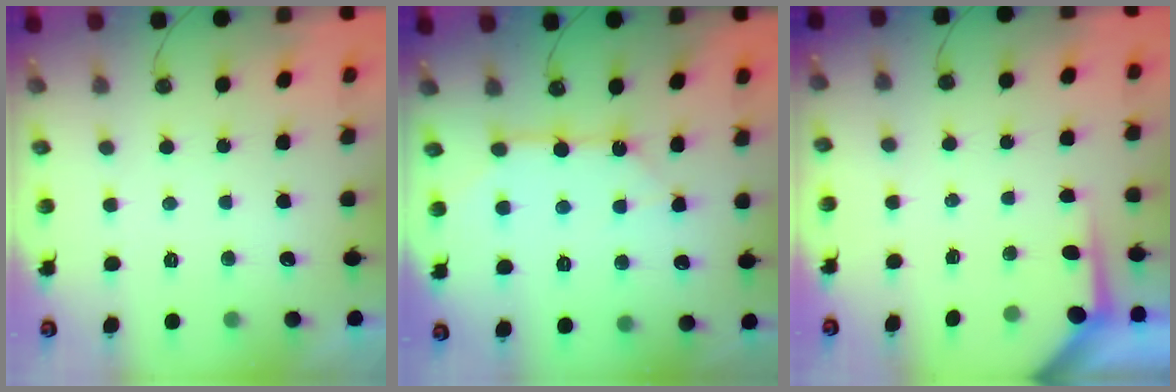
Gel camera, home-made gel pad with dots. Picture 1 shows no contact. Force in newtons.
{"total": 9.7, "press": 9.6, "slide": 1.2}
{"total": 3.6, "press": 3.6, "slide": 0.3}